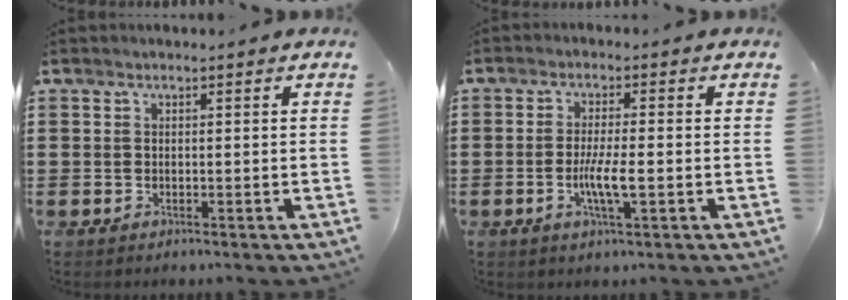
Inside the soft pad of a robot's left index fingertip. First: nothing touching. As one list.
[{"total": 5.0, "force": [-1.0, 0.7, 4.8], "torque": [-0.089, -0.003, -0.020]}]